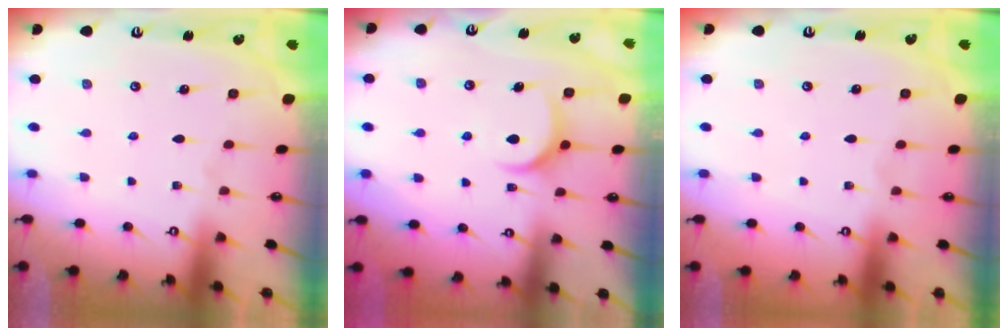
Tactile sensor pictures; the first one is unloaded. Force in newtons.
{"total": 8.1, "press": 8.1, "slide": 0.7}
{"total": 0.0}